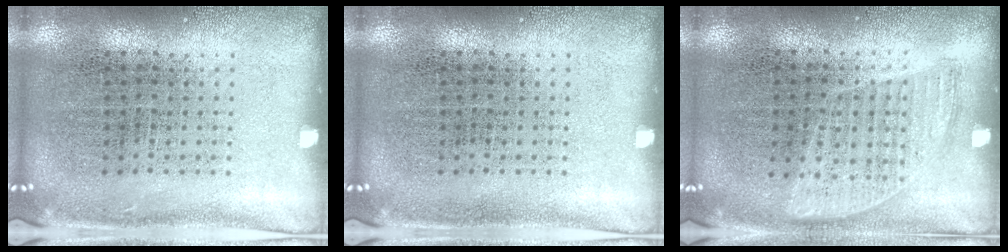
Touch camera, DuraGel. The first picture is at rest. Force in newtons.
{"total": 0.0}
{"total": 0.9, "press": 0.8, "slide": 0.4}